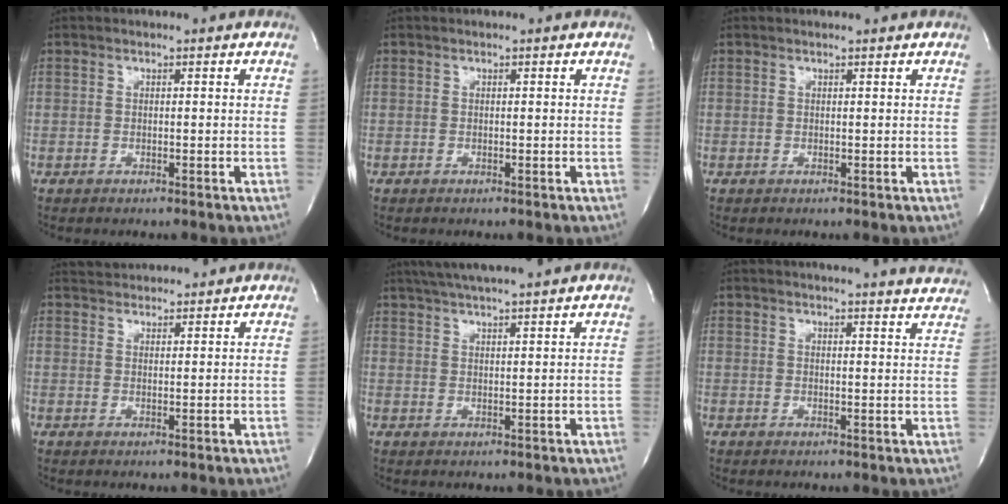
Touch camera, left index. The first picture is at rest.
{"total": 0.0}
{"total": 1.0, "force": [1.0, -0.1, 0.1], "torque": [-0.006, -0.002, 0.012]}
{"total": 6.7, "force": [6.6, 1.1, 1.0], "torque": [-0.018, 0.028, 0.094]}
{"total": 11.5, "force": [10.0, 0.2, 5.6], "torque": [-0.099, 0.024, 0.146]}
{"total": 18.8, "force": [18.1, 1.1, 5.0], "torque": [-0.064, -0.043, 0.202]}